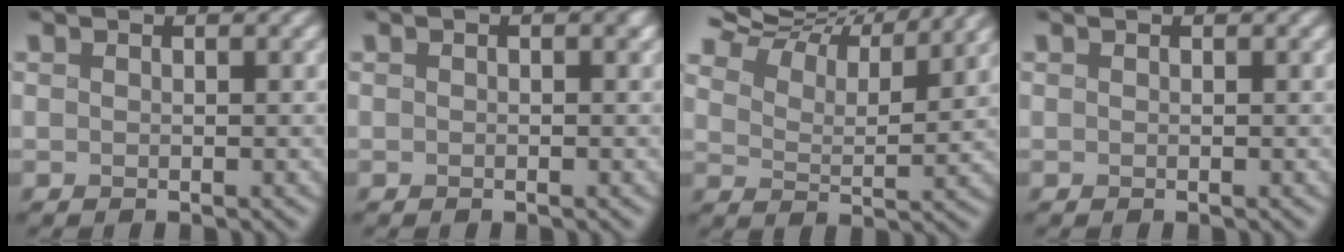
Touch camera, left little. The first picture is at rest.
{"total": 0.9, "force": [0.0, 0.5, 0.7], "torque": [-0.005, 0.001, 0.001]}
{"total": 10.2, "force": [9.2, 2.1, 4.0], "torque": [-0.087, 0.010, 0.119]}
{"total": 0.0}